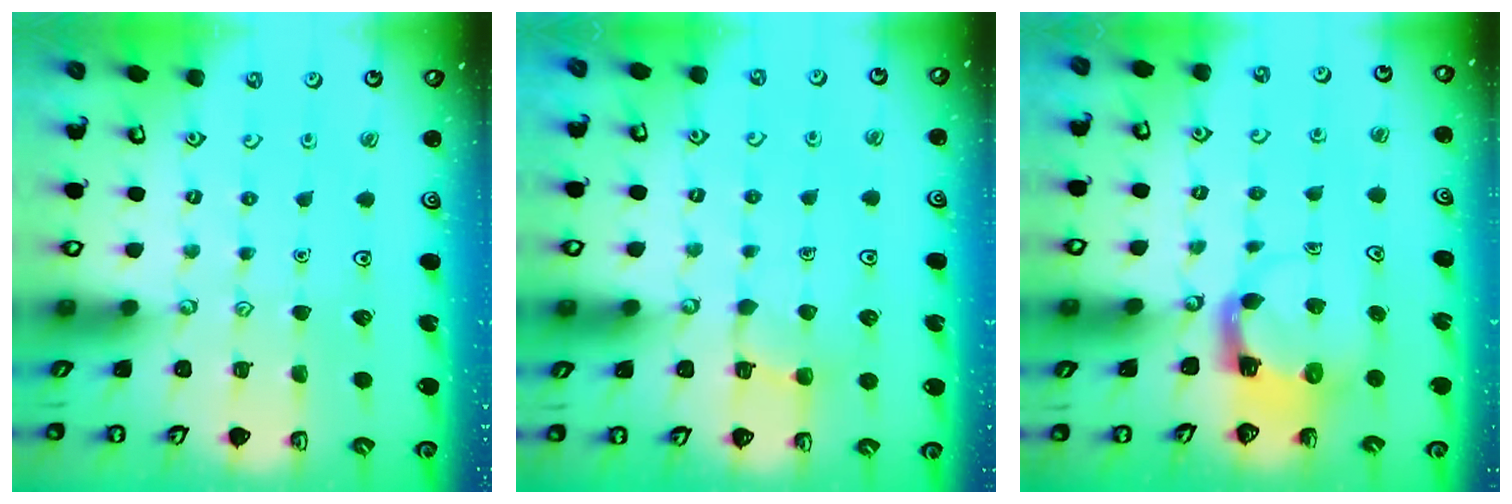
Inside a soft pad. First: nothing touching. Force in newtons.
{"total": 3.9, "press": 3.9, "slide": 0.3}
{"total": 3.9, "press": 3.8, "slide": 0.6}